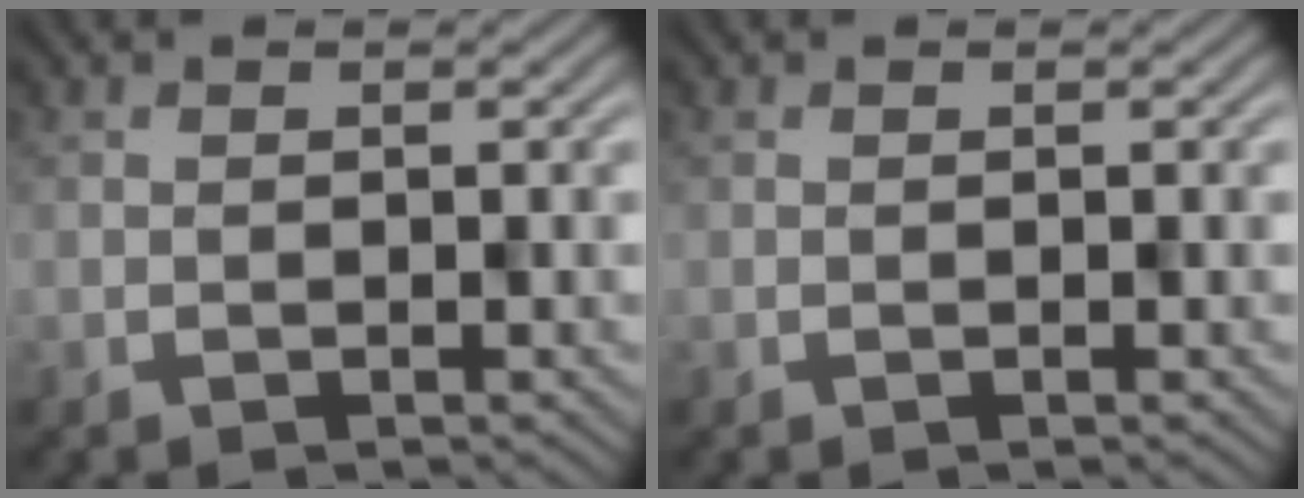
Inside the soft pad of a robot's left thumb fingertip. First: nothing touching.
{"total": 0.0}